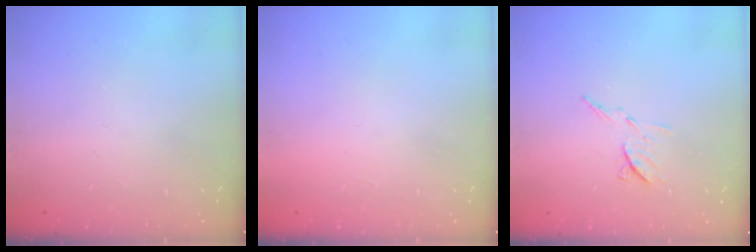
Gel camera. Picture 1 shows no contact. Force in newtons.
{"total": 1.6, "press": 1.6, "slide": 0.1}
{"total": 6.8, "press": 6.8, "slide": 0.5}